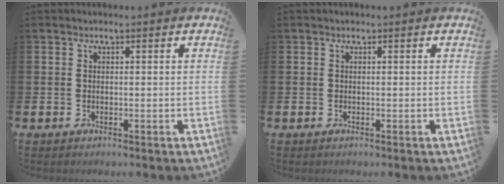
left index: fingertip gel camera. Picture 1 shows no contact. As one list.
[{"total": 0.0}]